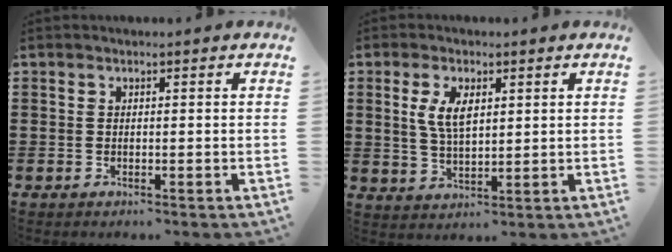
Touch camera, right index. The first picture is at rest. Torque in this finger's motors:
{"motor_torque": [0.34, 0.10, 0.39, 0.12]}